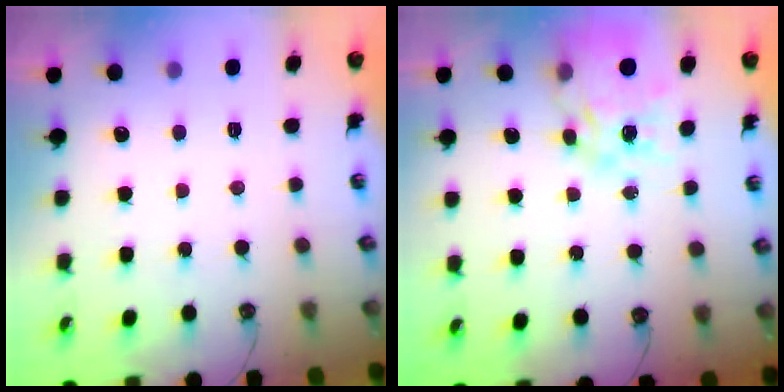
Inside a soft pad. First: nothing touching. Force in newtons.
{"total": 16.7, "press": 16.6, "slide": 1.7}